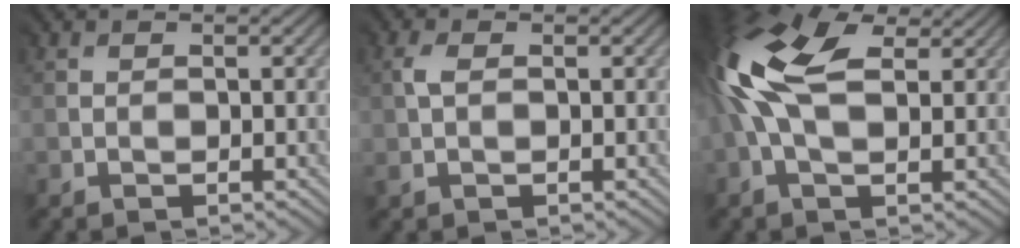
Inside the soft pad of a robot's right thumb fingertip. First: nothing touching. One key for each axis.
{"total": 1.6, "fx": 0.5, "fy": 1.0, "fz": 1.1, "tx": -0.032, "ty": 0.003, "tz": 0.011}
{"total": 14.3, "fx": 4.0, "fy": 7.3, "fz": 11.7, "tx": -0.278, "ty": 0.017, "tz": 0.066}